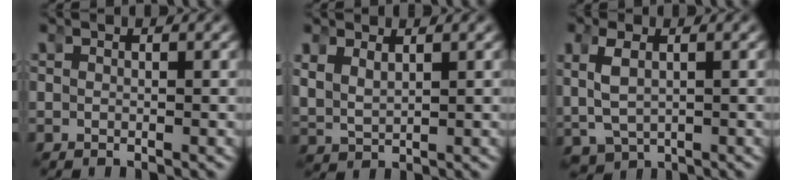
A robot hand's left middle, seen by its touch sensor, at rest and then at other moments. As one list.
[{"total": 3.9, "force": [0.6, 3.4, 1.7], "torque": [-0.074, -0.016, 0.019]}, {"total": 6.2, "force": [-1.0, 5.3, 3.1], "torque": [-0.097, -0.031, -0.002]}]